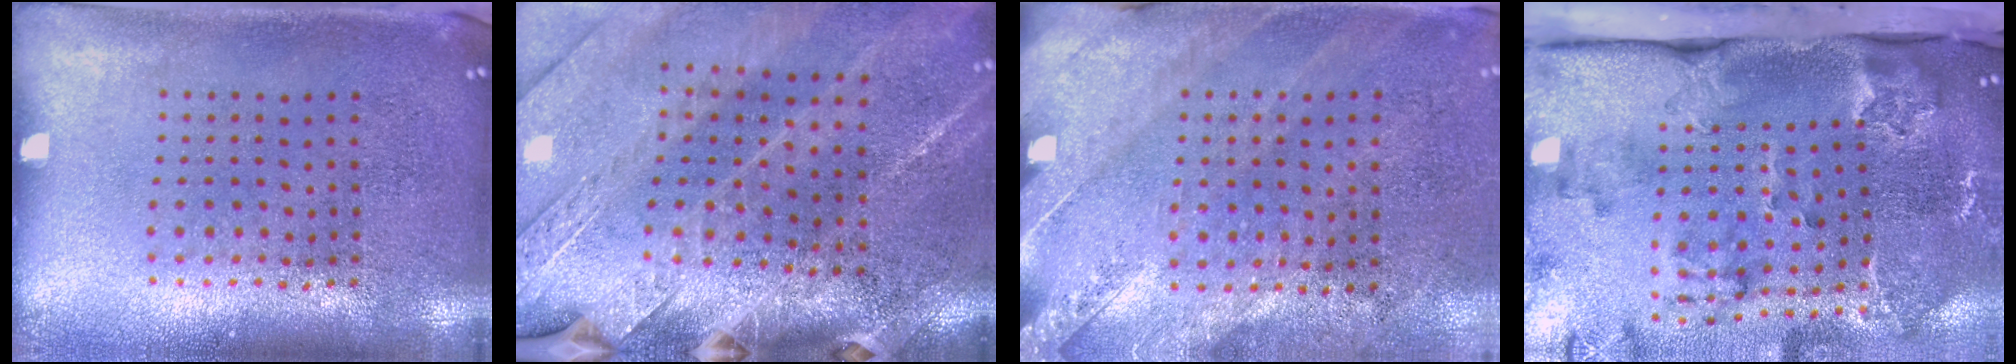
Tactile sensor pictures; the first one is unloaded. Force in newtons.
{"total": 2.8, "press": 2.8, "slide": 0.7}
{"total": 2.5, "press": 2.0, "slide": 1.5}
{"total": 3.5, "press": 2.6, "slide": 2.4}